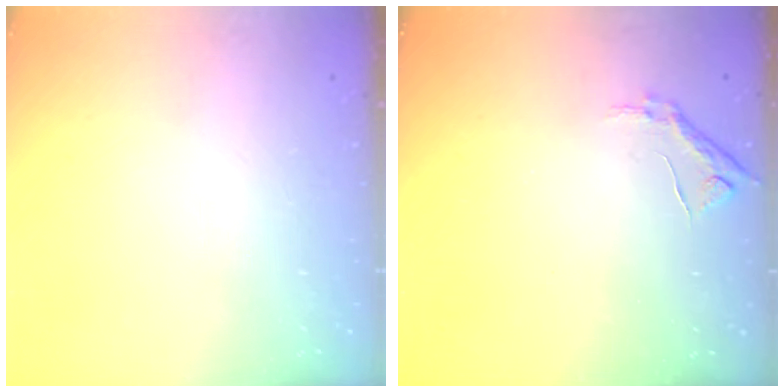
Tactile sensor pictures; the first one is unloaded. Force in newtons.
{"total": 7.4, "press": 7.4, "slide": 0.5}